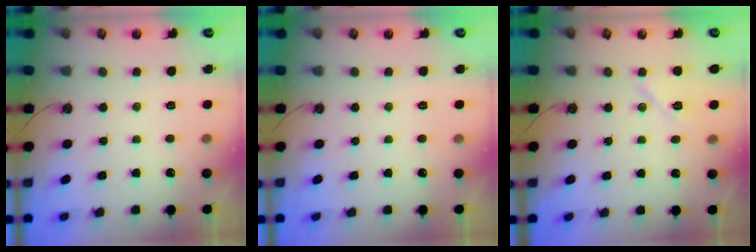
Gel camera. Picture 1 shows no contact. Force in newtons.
{"total": 0.0}
{"total": 11.7, "press": 4.9, "slide": 10.7}